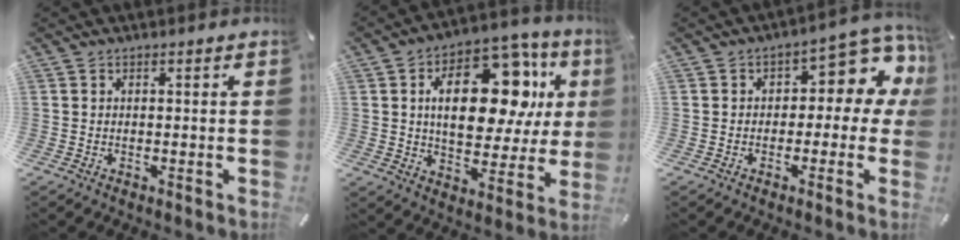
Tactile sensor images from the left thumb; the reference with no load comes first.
{"total": 24.2, "force": [6.8, 13.8, 18.8], "torque": [-0.279, -0.027, 0.105]}
{"total": 9.5, "force": [3.4, 5.4, 7.1], "torque": [-0.081, -0.030, 0.056]}